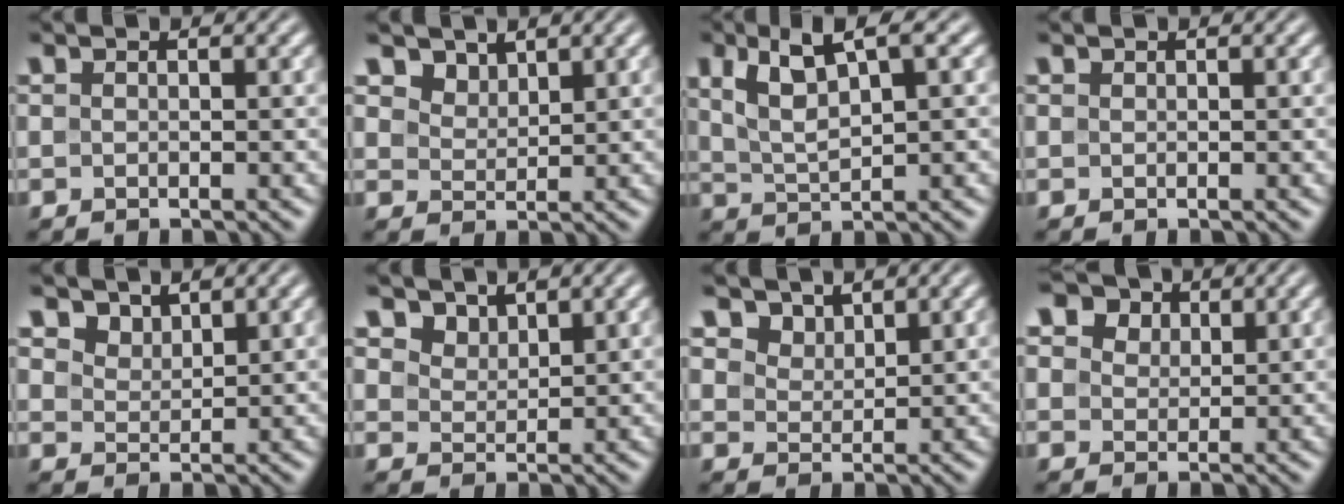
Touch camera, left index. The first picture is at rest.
{"total": 2.5, "force": [2.1, 1.3, 0.6], "torque": [-0.029, -0.020, 0.052]}
{"total": 4.8, "force": [2.4, 1.4, 3.9], "torque": [-0.088, 0.007, 0.048]}
{"total": 0.0}
{"total": 2.2, "force": [1.8, 1.1, 0.6], "torque": [-0.025, -0.017, 0.047]}
{"total": 2.7, "force": [2.2, 1.4, 0.7], "torque": [-0.032, -0.019, 0.055]}
{"total": 3.0, "force": [2.4, 1.6, 0.8], "torque": [-0.036, -0.019, 0.060]}
{"total": 10.5, "force": [6.6, 6.5, 4.9], "torque": [-0.106, 0.025, 0.087]}